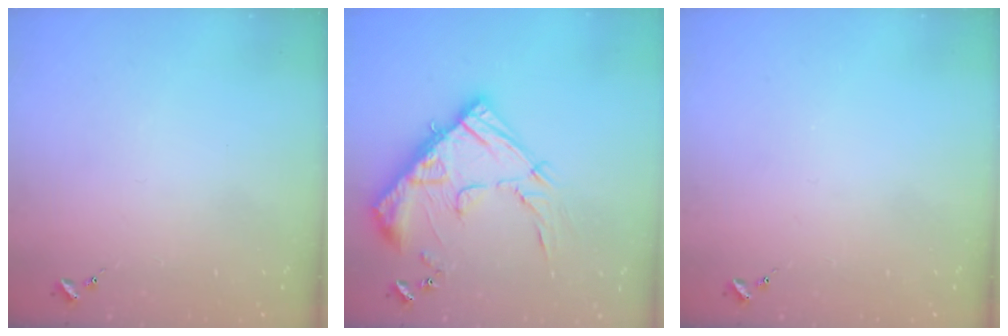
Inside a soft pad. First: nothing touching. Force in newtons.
{"total": 19.3, "press": 19.2, "slide": 2.0}
{"total": 0.0}